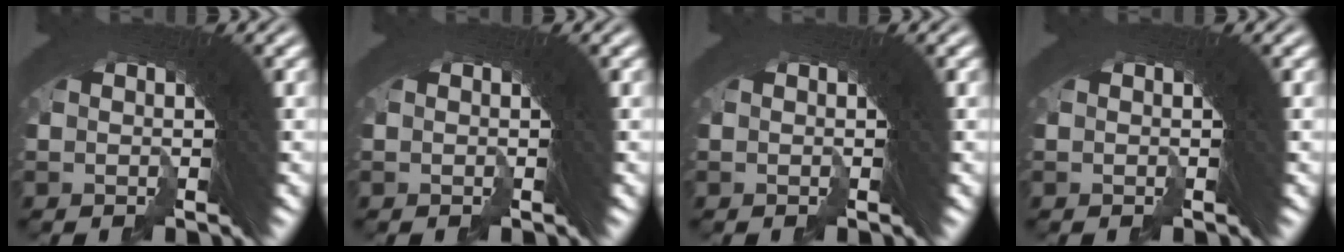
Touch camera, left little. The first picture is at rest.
{"total": 0.0}
{"total": 0.0}
{"total": 0.0}